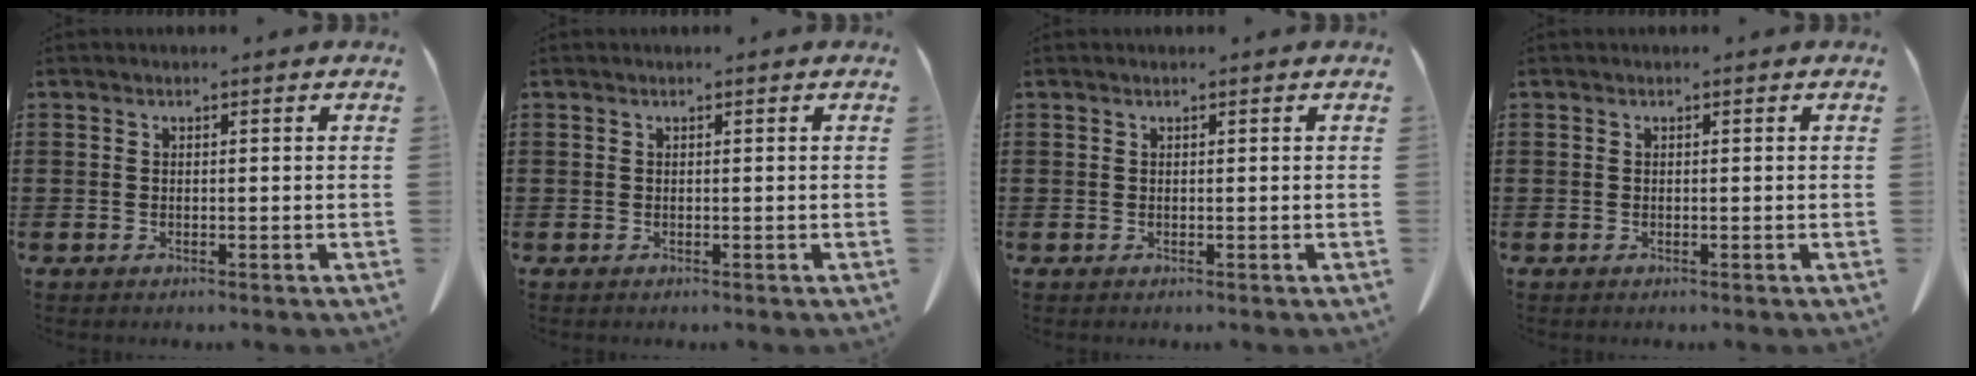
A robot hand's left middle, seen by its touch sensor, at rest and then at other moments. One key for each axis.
{"total": 0.0}
{"total": 0.0}
{"total": 0.0}